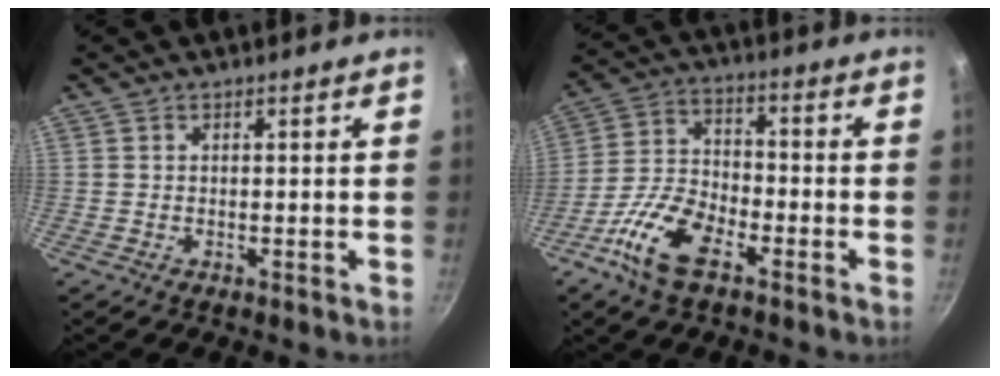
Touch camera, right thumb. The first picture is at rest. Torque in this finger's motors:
{"motor_torque": [0.23, 0.52, 1.52, -0.99, 0.36]}